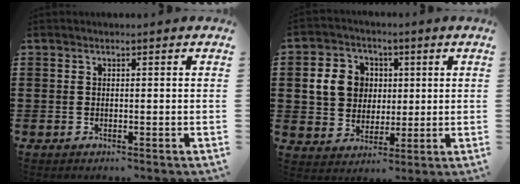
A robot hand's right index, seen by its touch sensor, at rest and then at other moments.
{"total": 7.9, "force": [1.3, 7.1, 3.4], "torque": [-0.093, 0.019, 0.021]}